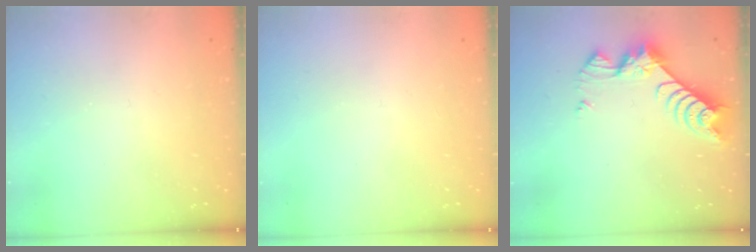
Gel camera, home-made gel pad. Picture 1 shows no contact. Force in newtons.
{"total": 0.0}
{"total": 7.6, "press": 7.5, "slide": 0.7}